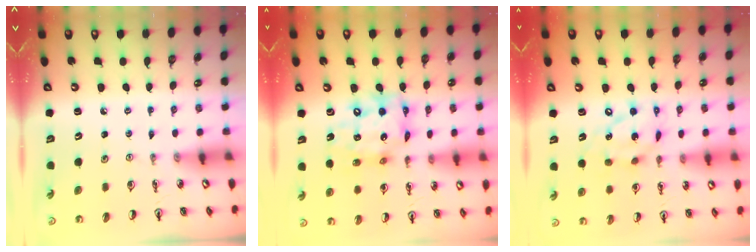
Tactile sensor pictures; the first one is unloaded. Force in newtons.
{"total": 15.6, "press": 15.5, "slide": 1.5}
{"total": 14.0, "press": 13.9, "slide": 1.4}